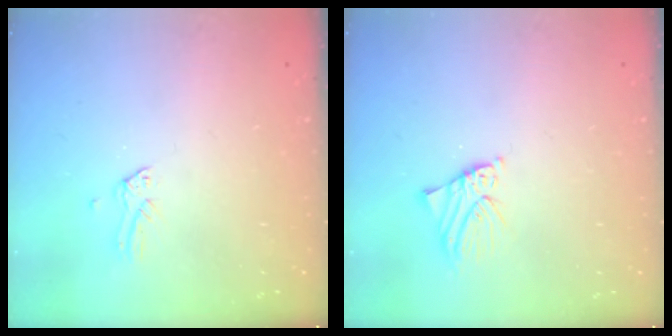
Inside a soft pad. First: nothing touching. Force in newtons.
{"total": 2.7, "press": 2.7, "slide": 0.4}